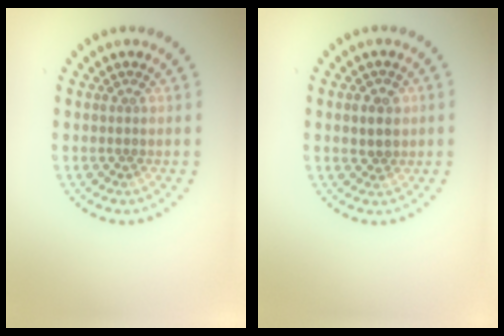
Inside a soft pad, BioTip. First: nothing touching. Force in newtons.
{"total": 2.3, "press": 2.1, "slide": 0.8}